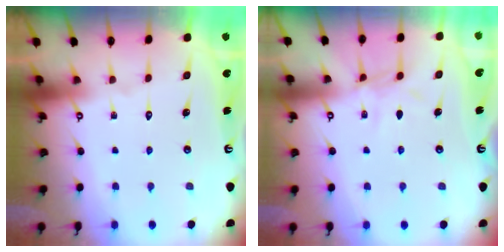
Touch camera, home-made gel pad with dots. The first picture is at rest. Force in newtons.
{"total": 6.1, "press": 6.1, "slide": 0.6}